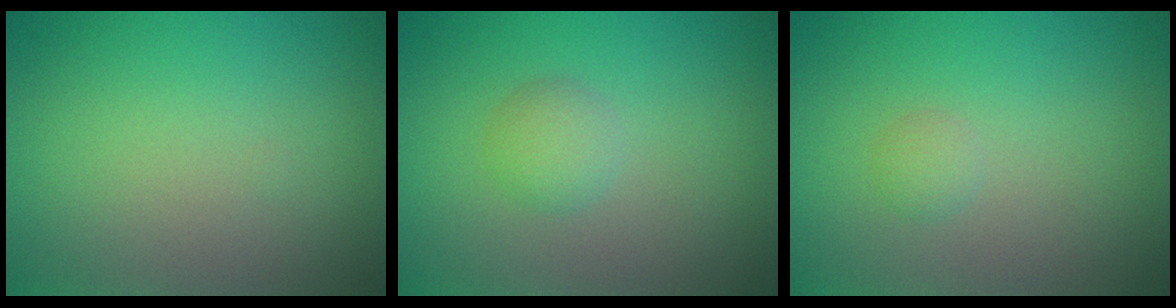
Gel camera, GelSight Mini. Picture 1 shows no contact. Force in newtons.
{"total": 1.6, "press": 1.6, "slide": 0.1}
{"total": 0.8, "press": 0.8, "slide": 0.1}